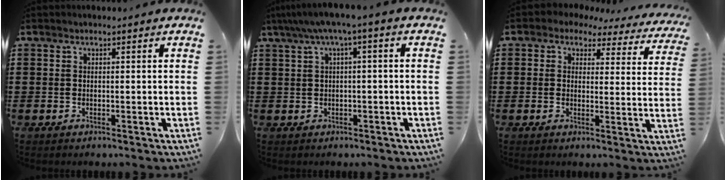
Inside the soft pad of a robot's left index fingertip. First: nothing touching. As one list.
[{"total": 3.2, "force": [-0.1, 0.1, 3.2], "torque": [-0.061, 0.000, -0.007]}, {"total": 2.7, "force": [2.2, 1.2, 0.9], "torque": [-0.033, -0.017, 0.035]}]